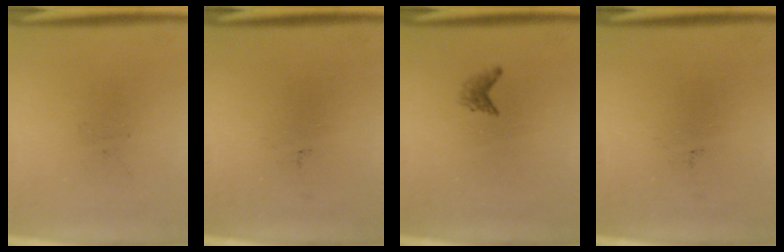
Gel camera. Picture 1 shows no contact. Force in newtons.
{"total": 0.0}
{"total": 1.1}
{"total": 0.0}